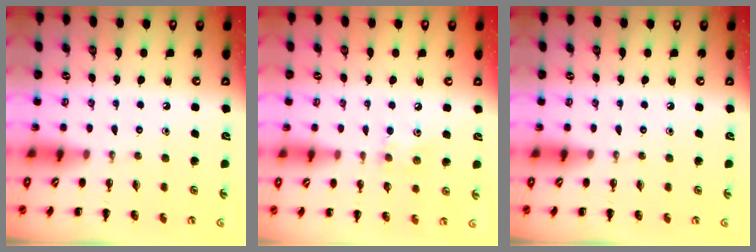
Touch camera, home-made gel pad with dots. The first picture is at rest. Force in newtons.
{"total": 5.8, "press": 5.7, "slide": 1.3}
{"total": 0.0}